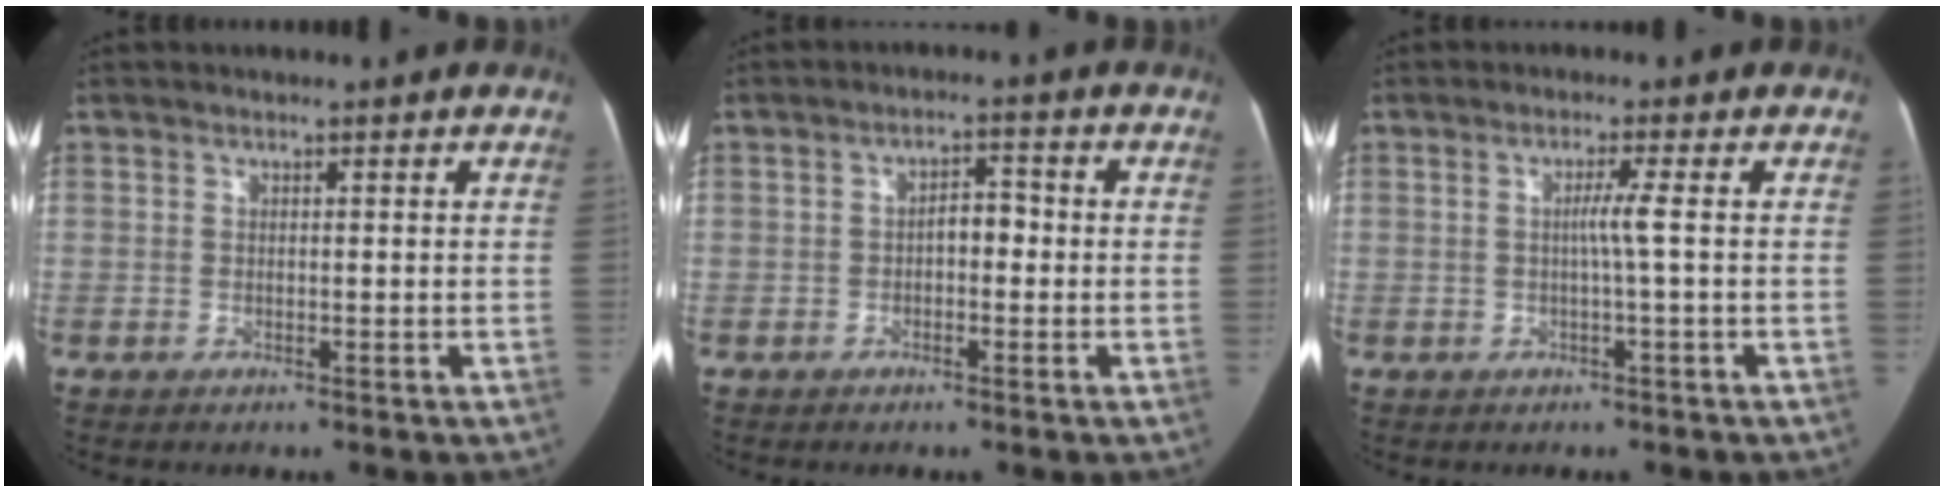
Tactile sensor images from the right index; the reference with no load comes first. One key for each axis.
{"total": 3.1, "fx": -0.5, "fy": 1.7, "fz": 2.5, "tx": -0.036, "ty": 0.021, "tz": -0.009}
{"total": 2.5, "fx": -0.2, "fy": -0.8, "fz": 2.3, "tx": -0.040, "ty": 0.001, "tz": -0.004}